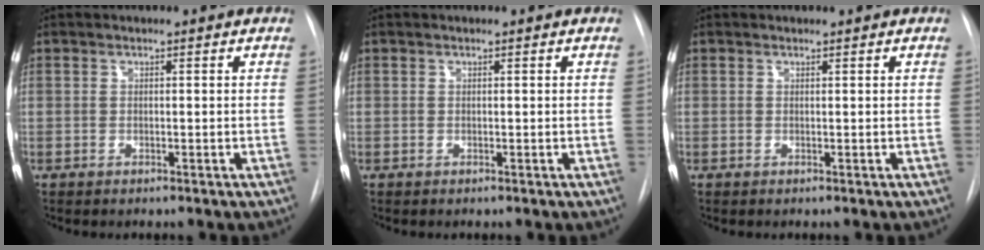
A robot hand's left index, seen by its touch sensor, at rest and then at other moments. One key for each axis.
{"total": 0.0}
{"total": 0.0}